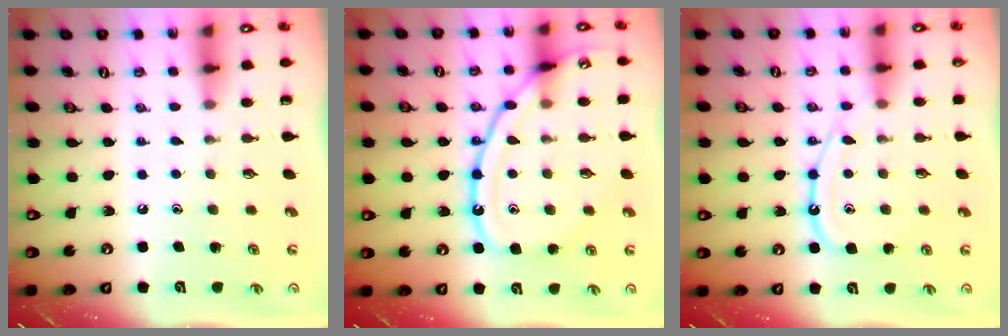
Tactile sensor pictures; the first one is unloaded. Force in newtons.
{"total": 15.7, "press": 15.7, "slide": 1.2}
{"total": 13.1, "press": 13.0, "slide": 1.3}